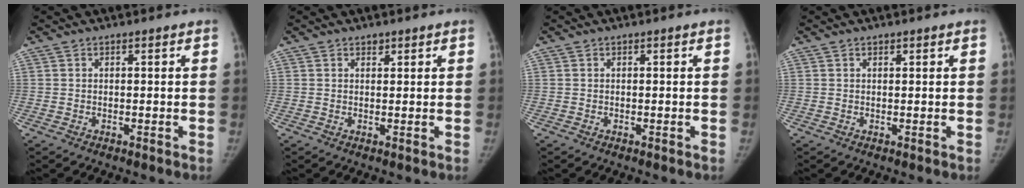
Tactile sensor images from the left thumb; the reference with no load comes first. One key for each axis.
{"total": 1.0, "fx": 0.8, "fy": 0.5, "fz": 0.3, "tx": 0.001, "ty": -0.006, "tz": 0.010}
{"total": 0.0}
{"total": 0.6, "fx": 0.4, "fy": 0.2, "fz": 0.3, "tx": -0.006, "ty": -0.003, "tz": 0.007}